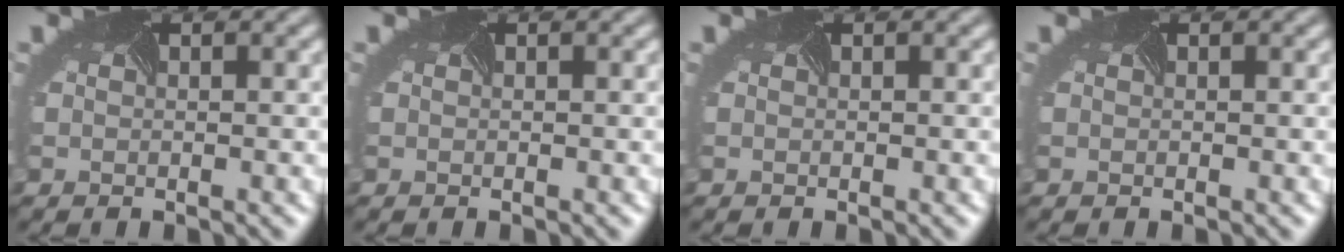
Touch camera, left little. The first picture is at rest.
{"total": 0.0}
{"total": 0.0}
{"total": 0.0}